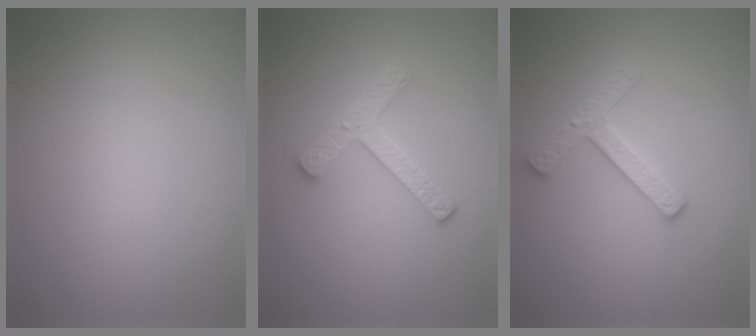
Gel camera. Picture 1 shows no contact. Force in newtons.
{"total": 2.7, "press": 2.6, "slide": 0.5}
{"total": 2.8, "press": 2.7, "slide": 0.9}